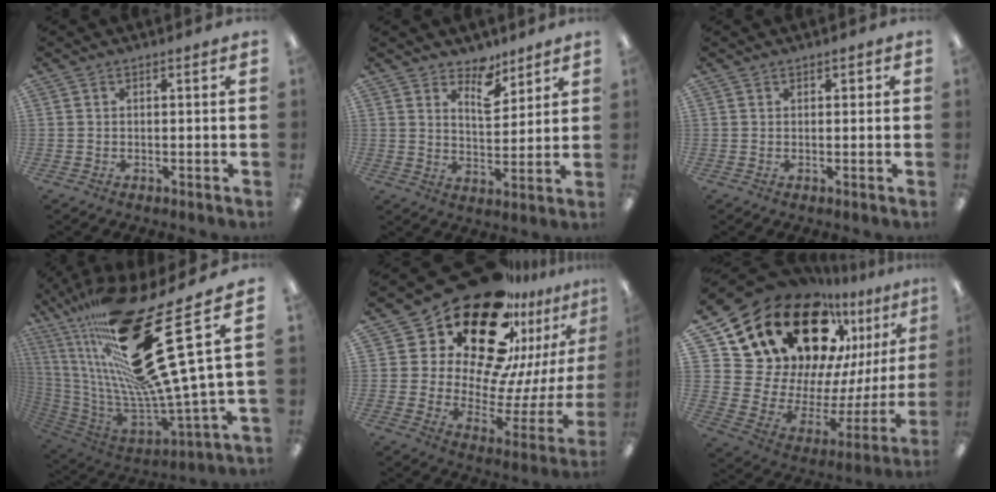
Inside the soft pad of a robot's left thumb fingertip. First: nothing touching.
{"total": 7.3, "force": [5.7, 3.4, 3.0], "torque": [-0.031, -0.039, 0.097]}
{"total": 0.7, "force": [0.5, 0.6, 0.1], "torque": [-0.004, 0.004, 0.008]}
{"total": 39.2, "force": [14.2, 14.4, 33.6], "torque": [-0.537, -0.112, 0.270]}
{"total": 26.4, "force": [18.8, 12.4, 13.7], "torque": [-0.216, -0.149, 0.333]}
{"total": 22.9, "force": [15.9, 12.9, 10.3], "torque": [-0.155, -0.144, 0.314]}